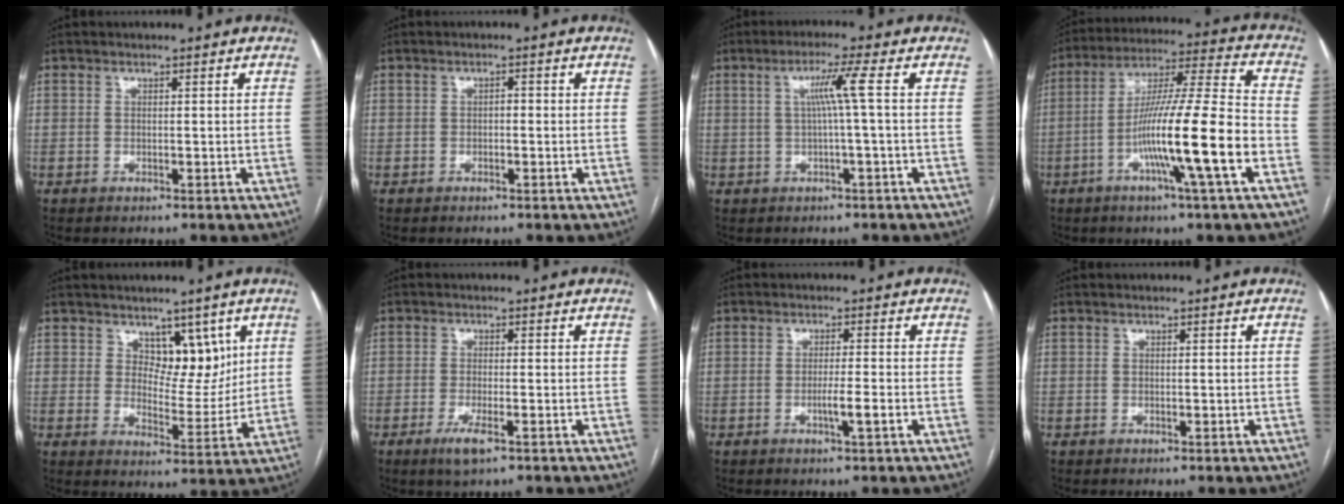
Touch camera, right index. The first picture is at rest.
{"total": 0.9, "force": [-0.2, 0.4, 0.7], "torque": [-0.009, 0.004, -0.005]}
{"total": 4.5, "force": [0.6, -1.2, 4.3], "torque": [-0.082, 0.009, 0.013]}
{"total": 16.9, "force": [-5.6, -0.9, 15.9], "torque": [-0.281, -0.004, -0.102]}
{"total": 6.8, "force": [3.7, 3.7, 4.3], "torque": [-0.052, -0.007, 0.064]}
{"total": 3.5, "force": [-1.9, 0.5, 2.9], "torque": [-0.059, -0.007, -0.034]}
{"total": 3.1, "force": [-1.1, -0.2, 2.9], "torque": [-0.049, -0.004, -0.018]}
{"total": 0.0}